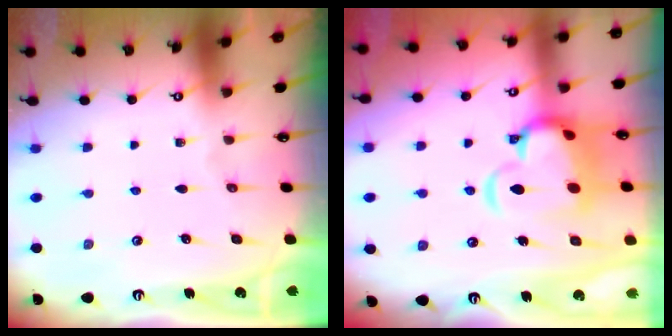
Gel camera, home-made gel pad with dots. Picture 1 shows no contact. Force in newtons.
{"total": 9.8, "press": 9.6, "slide": 2.0}